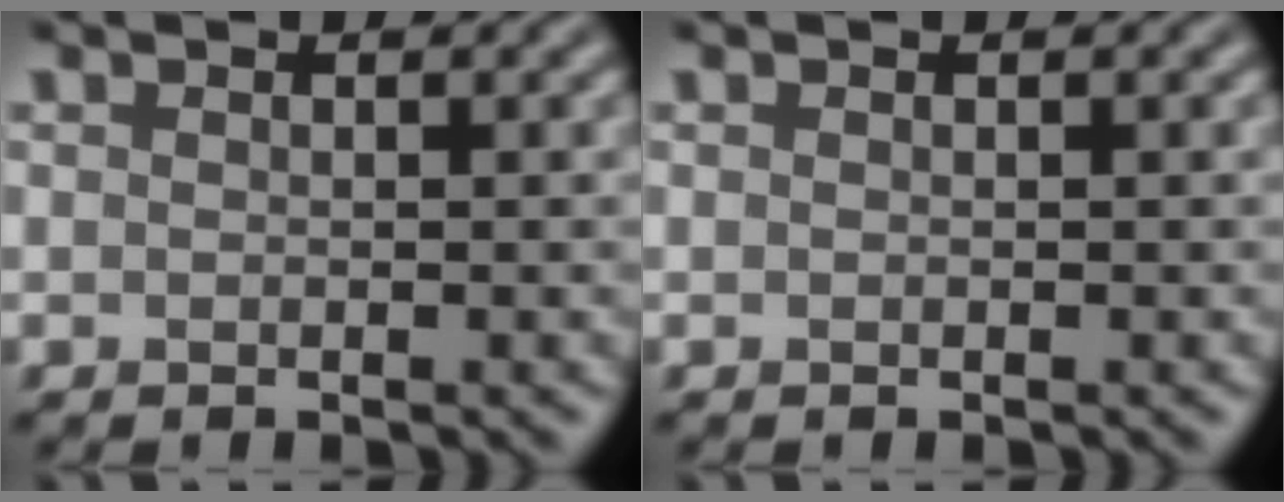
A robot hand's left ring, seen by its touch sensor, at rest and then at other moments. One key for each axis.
{"total": 0.0}